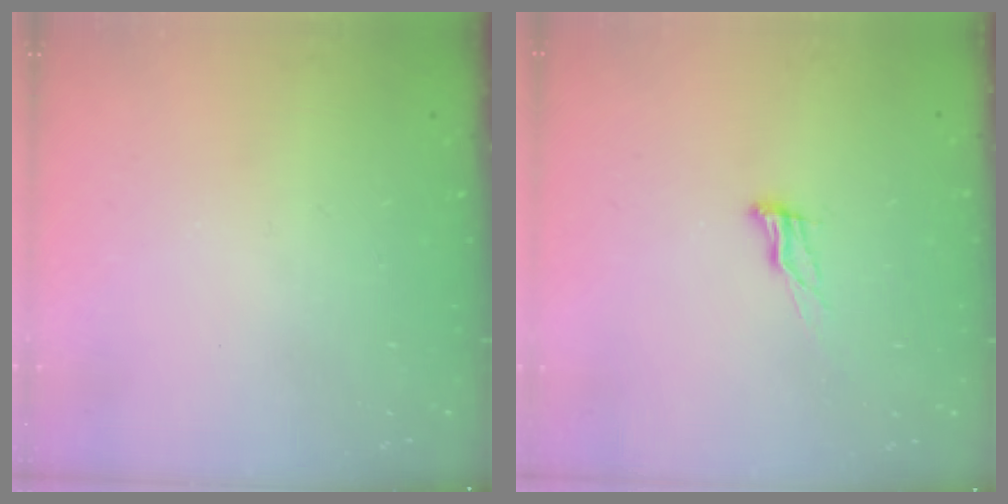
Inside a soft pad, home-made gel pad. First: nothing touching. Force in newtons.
{"total": 7.9, "press": 7.6, "slide": 2.2}